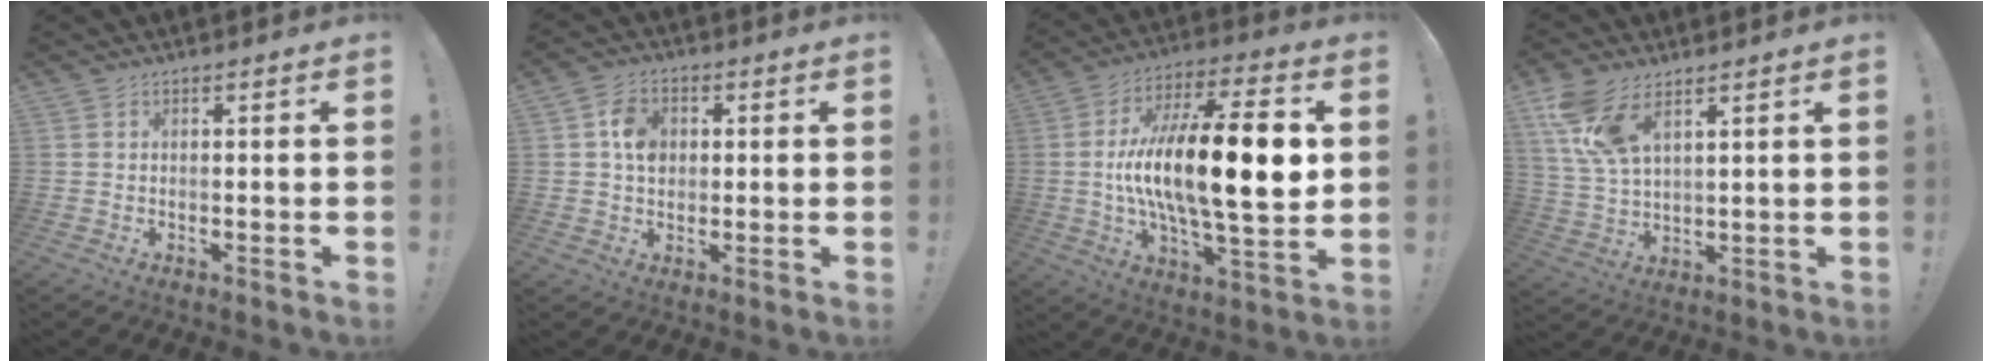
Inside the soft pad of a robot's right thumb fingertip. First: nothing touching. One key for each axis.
{"total": 7.3, "fx": 1.1, "fy": 5.8, "fz": 4.4, "tx": -0.061, "ty": 0.009, "tz": 0.022}
{"total": 23.4, "fx": 0.9, "fy": 7.2, "fz": 22.3, "tx": -0.369, "ty": -0.003, "tz": 0.011}
{"total": 10.6, "fx": 6.4, "fy": 4.6, "fz": 7.1, "tx": -0.145, "ty": -0.019, "tz": 0.123}